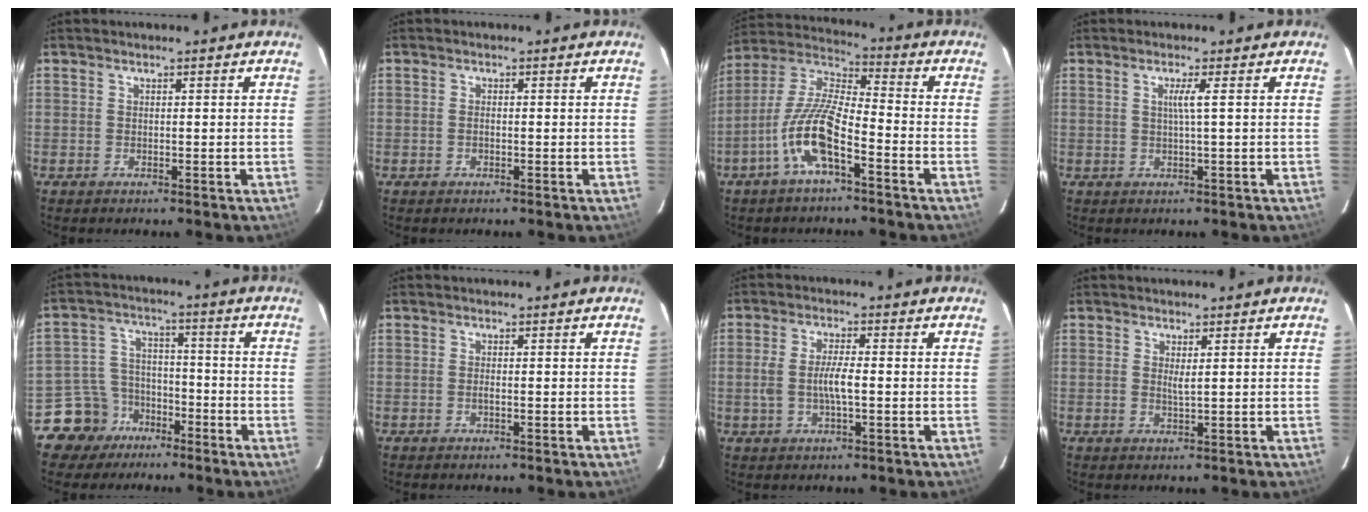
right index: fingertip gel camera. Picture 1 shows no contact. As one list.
[{"total": 0.9, "force": [-0.3, 0.5, 0.7], "torque": [-0.015, 0.001, -0.006]}, {"total": 12.1, "force": [-5.8, 2.9, 10.2], "torque": [-0.214, 0.001, -0.115]}, {"total": 2.1, "force": [0.4, -0.8, 1.9], "torque": [-0.032, -0.003, 0.009]}, {"total": 8.6, "force": [-5.7, 6.4, 0.6], "torque": [-0.032, 0.034, -0.095]}, {"total": 0.8, "force": [-0.3, 0.0, 0.7], "torque": [-0.013, 0.000, -0.005]}, {"total": 5.4, "force": [-0.7, 1.3, 5.2], "torque": [-0.101, 0.001, -0.011]}, {"total": 1.4, "force": [0.5, 0.1, 1.3], "torque": [-0.024, -0.003, 0.007]}]